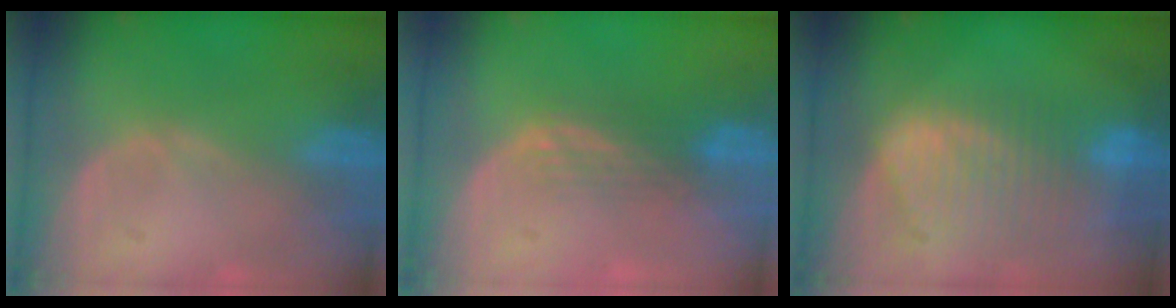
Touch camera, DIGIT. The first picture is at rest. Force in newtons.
{"total": 3.0, "press": 2.5, "slide": 1.7}
{"total": 9.1, "press": 8.1, "slide": 4.3}